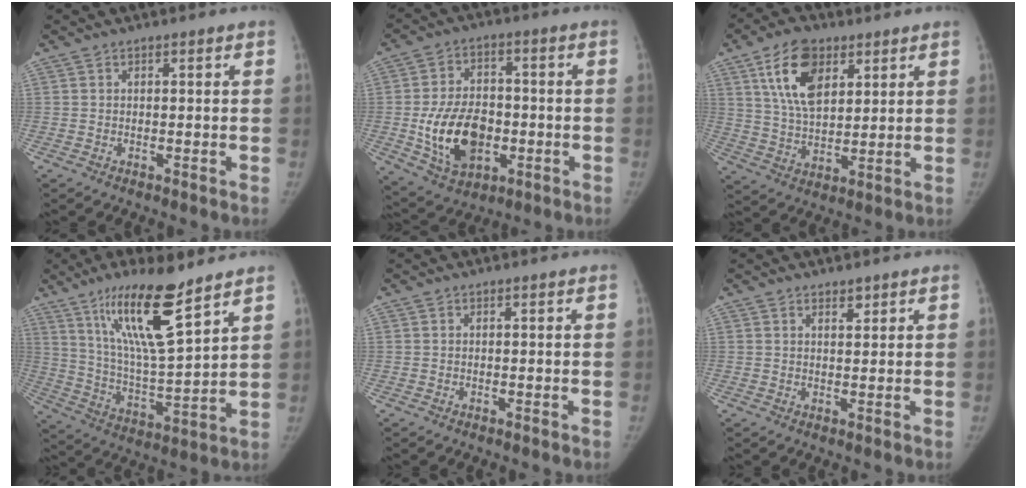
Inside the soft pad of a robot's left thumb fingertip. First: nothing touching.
{"total": 15.0, "force": [-2.9, 10.0, 10.7], "torque": [-0.163, 0.009, -0.038]}
{"total": 12.5, "force": [5.7, 7.1, 8.6], "torque": [-0.131, -0.021, 0.107]}
{"total": 17.2, "force": [11.0, 3.0, 12.8], "torque": [-0.217, -0.063, 0.211]}
{"total": 0.0}
{"total": 1.6, "force": [1.3, 0.7, 0.8], "torque": [-0.004, -0.009, 0.020]}